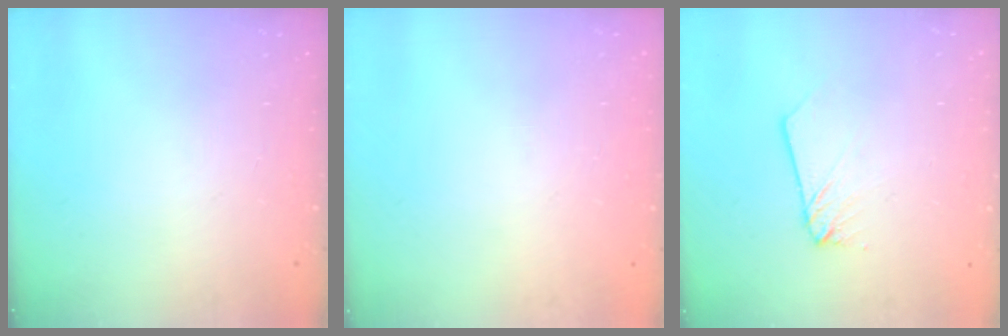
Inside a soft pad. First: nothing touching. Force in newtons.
{"total": 0.0}
{"total": 2.0, "press": 2.0, "slide": 0.2}